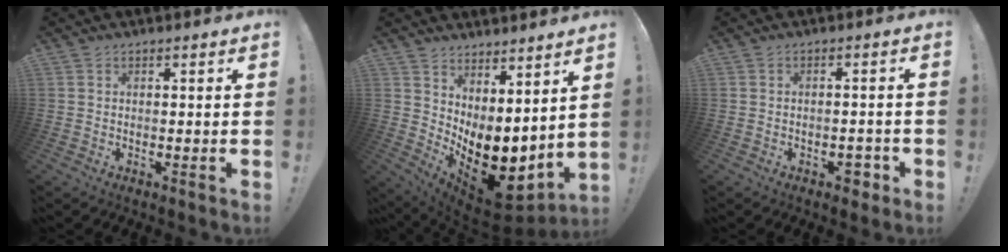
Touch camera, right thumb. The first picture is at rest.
{"total": 12.4, "force": [-2.7, 6.9, 9.9], "torque": [-0.111, -0.007, -0.026]}
{"total": 3.3, "force": [-1.7, 1.9, 2.1], "torque": [-0.014, 0.004, -0.031]}